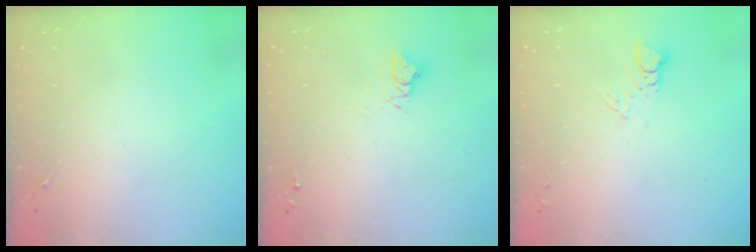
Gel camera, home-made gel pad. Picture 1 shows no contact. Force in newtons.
{"total": 6.2, "press": 6.2, "slide": 0.3}
{"total": 2.9, "press": 2.9, "slide": 0.2}